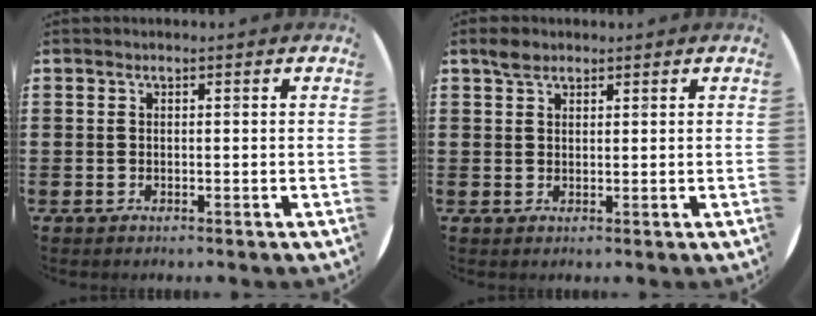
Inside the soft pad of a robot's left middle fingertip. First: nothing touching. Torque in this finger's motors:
{"motor_torque": [0.32, -0.05, -0.02, -0.02]}